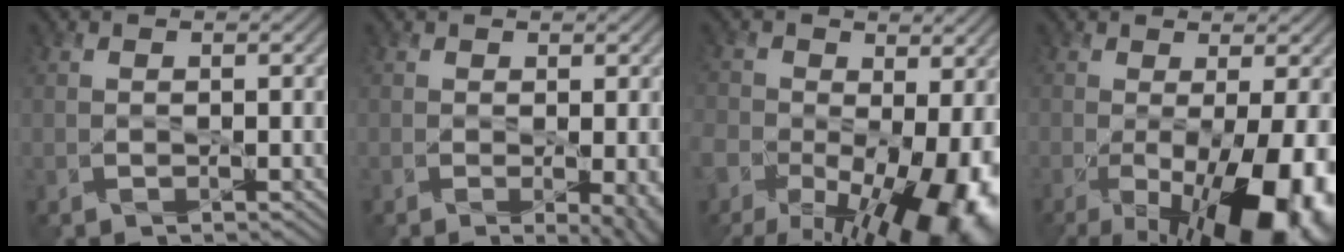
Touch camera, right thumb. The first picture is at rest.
{"total": 3.9, "force": [-0.6, 1.3, 3.6], "torque": [-0.048, -0.006, -0.006]}
{"total": 19.4, "force": [-7.9, 11.0, 14.0], "torque": [-0.266, -0.050, -0.094]}
{"total": 13.7, "force": [-4.8, 4.9, 11.8], "torque": [-0.204, -0.049, -0.052]}